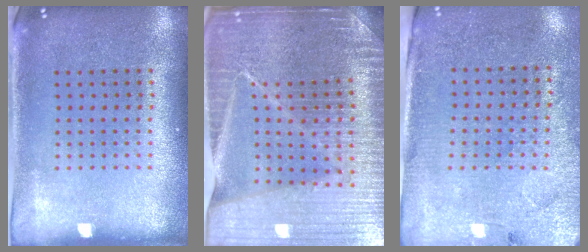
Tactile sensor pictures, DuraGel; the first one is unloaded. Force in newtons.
{"total": 5.3, "press": 4.8, "slide": 2.1}
{"total": 2.8, "press": 2.6, "slide": 1.1}